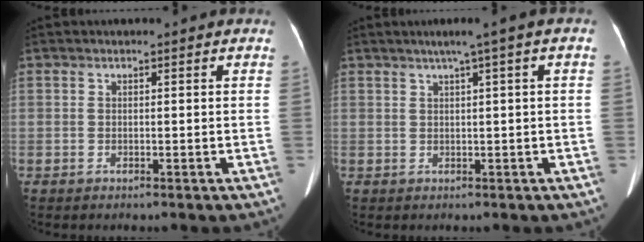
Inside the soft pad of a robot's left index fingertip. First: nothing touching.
{"total": 3.9, "force": [1.5, -0.6, 3.5], "torque": [-0.057, 0.014, 0.025]}